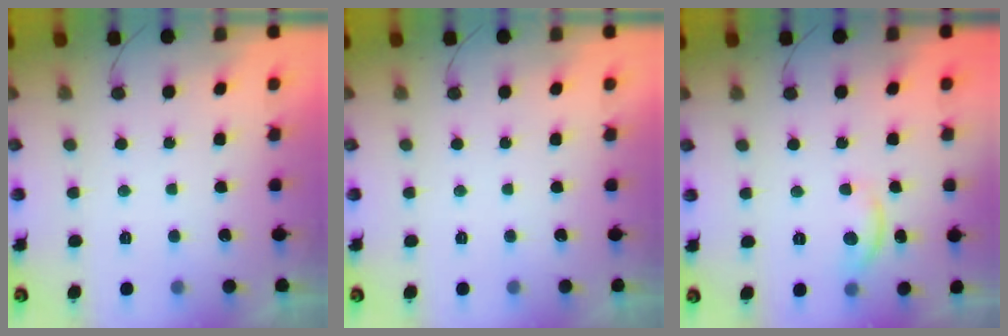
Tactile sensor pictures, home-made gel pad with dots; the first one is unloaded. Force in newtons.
{"total": 0.0}
{"total": 5.6, "press": 5.6, "slide": 0.5}